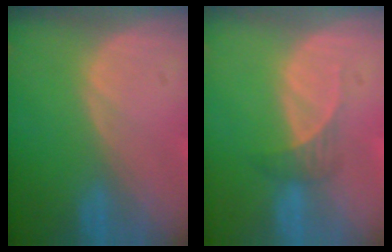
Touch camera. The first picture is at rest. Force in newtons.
{"total": 2.1, "press": 1.9, "slide": 0.9}